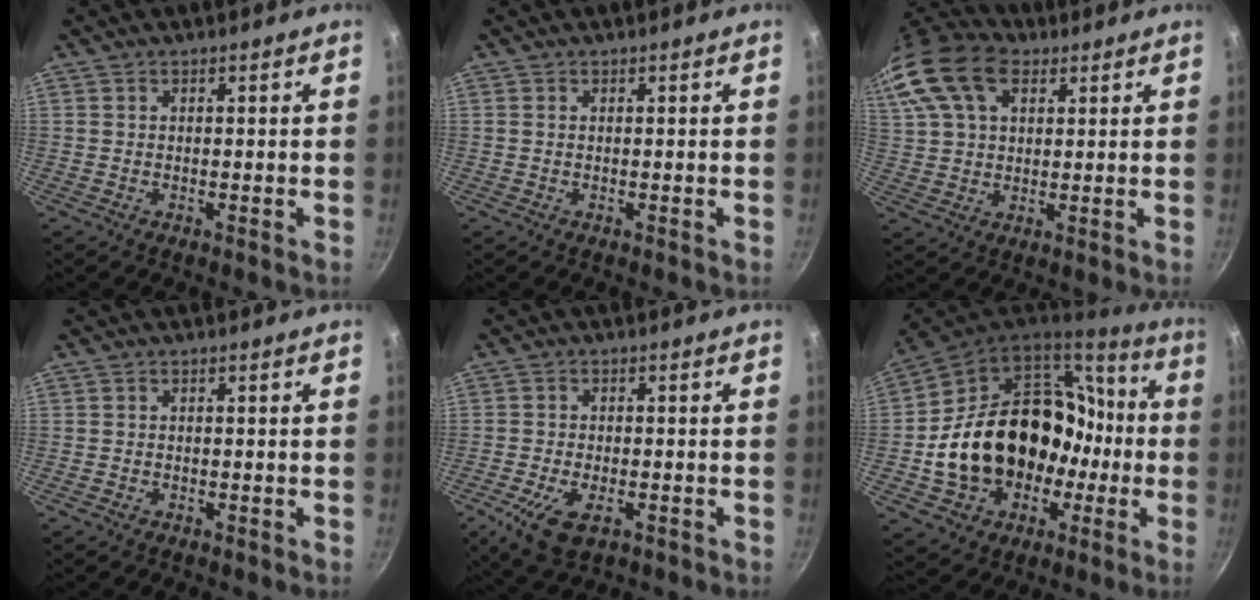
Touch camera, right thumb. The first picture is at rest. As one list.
[{"total": 0.0}, {"total": 21.0, "force": [9.2, 13.6, 13.1], "torque": [-0.291, 0.034, 0.164]}, {"total": 0.6, "force": [-0.4, 0.4, 0.2], "torque": [-0.005, 0.003, -0.006]}, {"total": 8.0, "force": [-3.3, 4.1, 6.1], "torque": [-0.115, -0.002, -0.055]}, {"total": 27.4, "force": [-2.8, 21.0, 17.4], "torque": [-0.266, 0.067, -0.013]}]